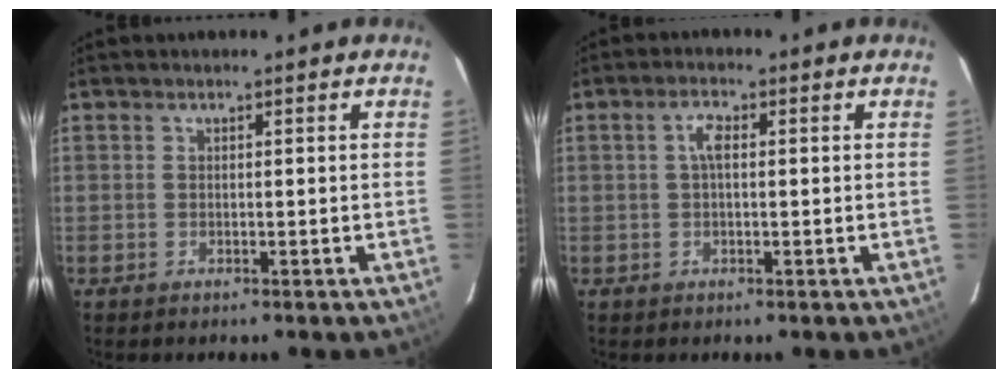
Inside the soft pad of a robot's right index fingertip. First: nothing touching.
{"total": 2.6, "force": [0.3, 1.0, 2.3], "torque": [-0.048, 0.009, 0.006]}